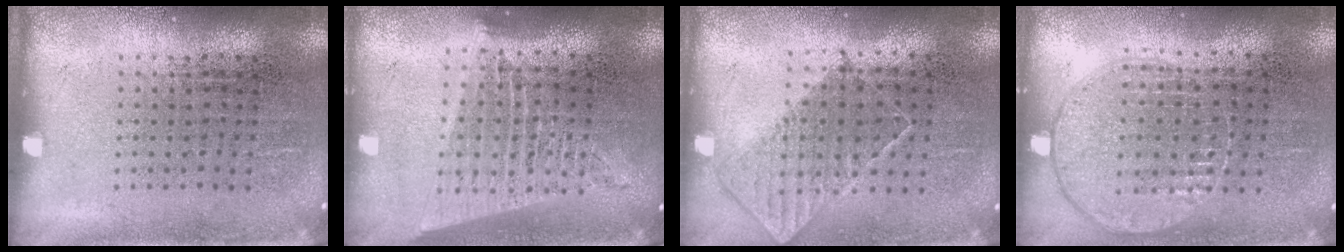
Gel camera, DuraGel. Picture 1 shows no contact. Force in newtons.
{"total": 1.7, "press": 1.6, "slide": 0.7}
{"total": 0.8, "press": 0.7, "slide": 0.3}
{"total": 1.0, "press": 0.9, "slide": 0.4}